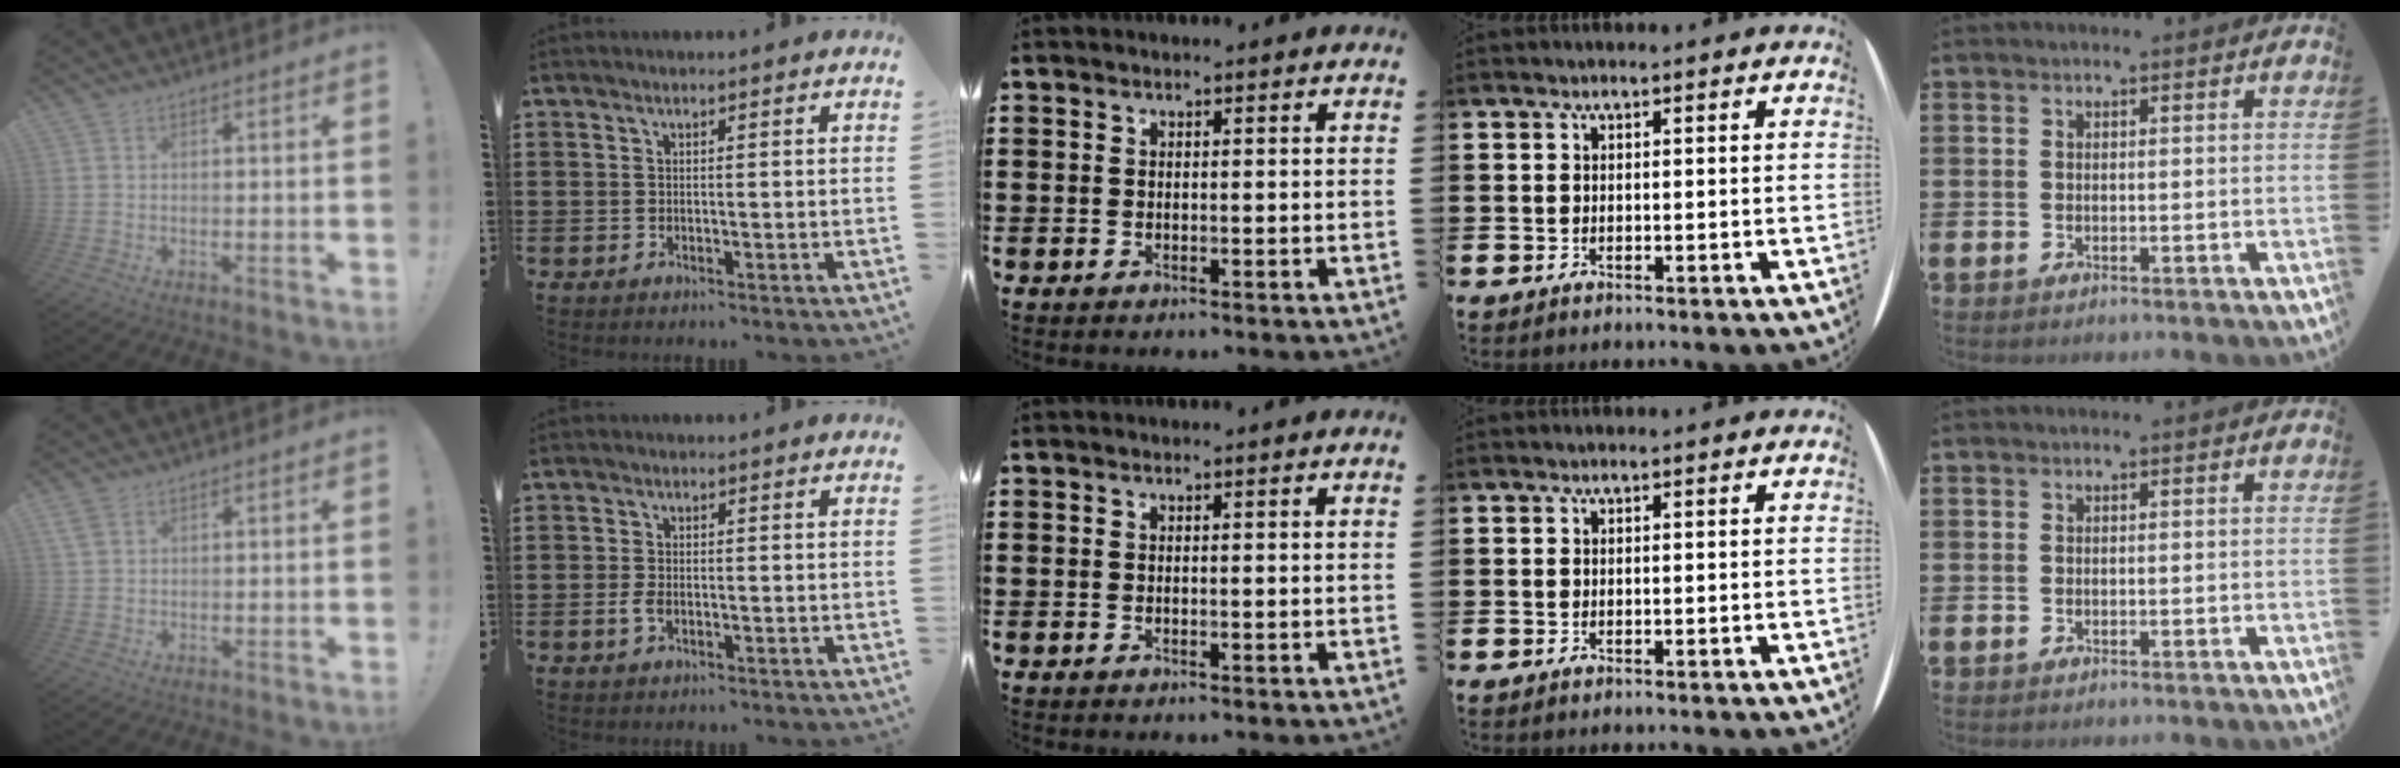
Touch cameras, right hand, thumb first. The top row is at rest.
{"thumb": {"total": 2.7, "force": [1.5, 1.5, 1.7], "torque": [-0.026, -0.003, 0.029]}, "index": {"total": 1.9, "force": [-0.7, 1.0, 1.5], "torque": [-0.043, -0.006, -0.017]}}